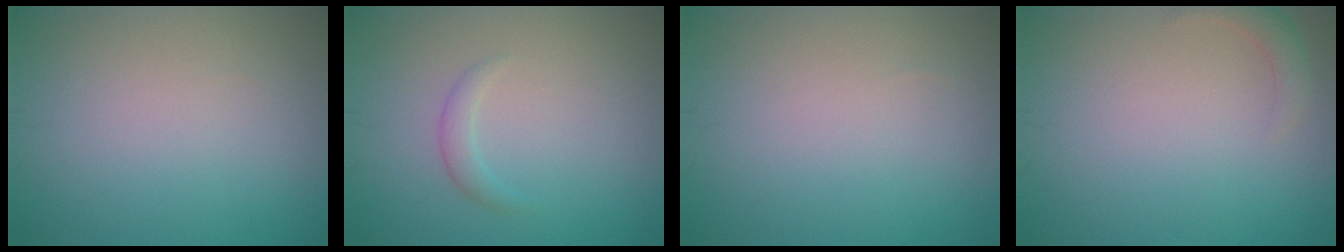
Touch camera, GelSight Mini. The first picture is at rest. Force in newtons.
{"total": 1.3, "press": 1.3, "slide": 0.0}
{"total": 0.0}
{"total": 1.6, "press": 1.6, "slide": 0.3}